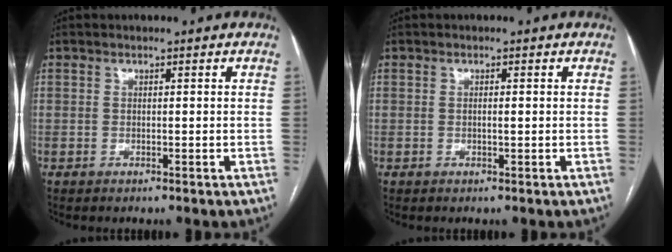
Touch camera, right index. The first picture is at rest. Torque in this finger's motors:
{"motor_torque": [-0.02, 0.00, -0.04, 0.00]}